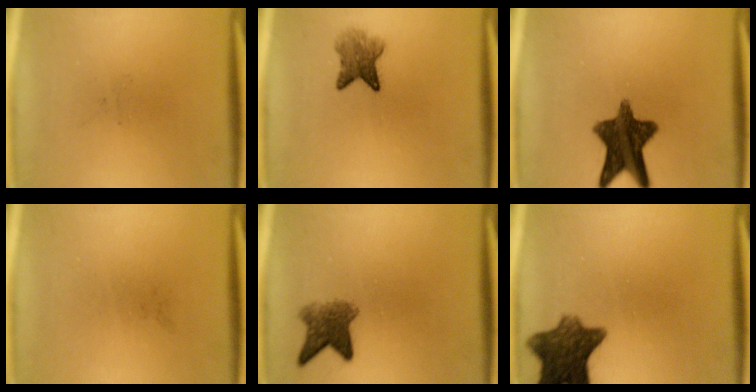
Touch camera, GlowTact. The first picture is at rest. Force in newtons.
{"total": 4.3}
{"total": 11.5}
{"total": 0.0}
{"total": 4.8}
{"total": 9.7}